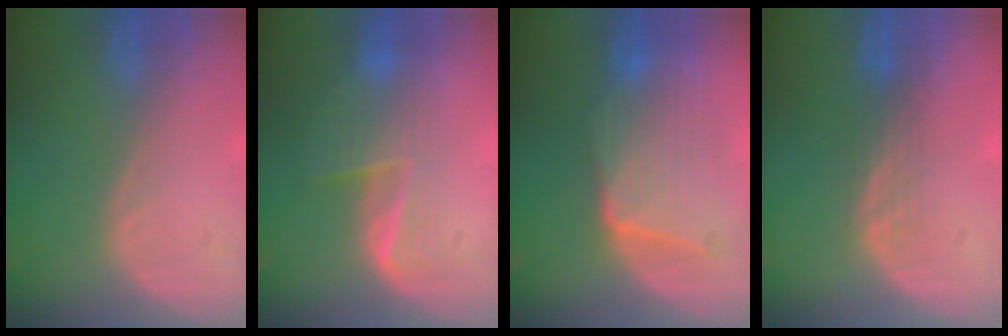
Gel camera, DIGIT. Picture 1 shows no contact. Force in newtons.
{"total": 6.2, "press": 5.9, "slide": 1.9}
{"total": 9.1, "press": 8.6, "slide": 2.7}
{"total": 3.0, "press": 2.5, "slide": 1.6}